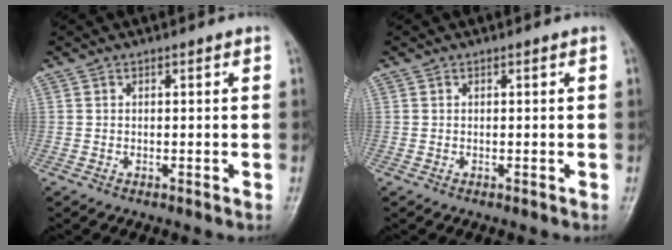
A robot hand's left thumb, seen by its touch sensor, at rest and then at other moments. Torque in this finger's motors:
{"motor_torque": [0.00, 0.01, 0.00, 0.00, 0.00]}